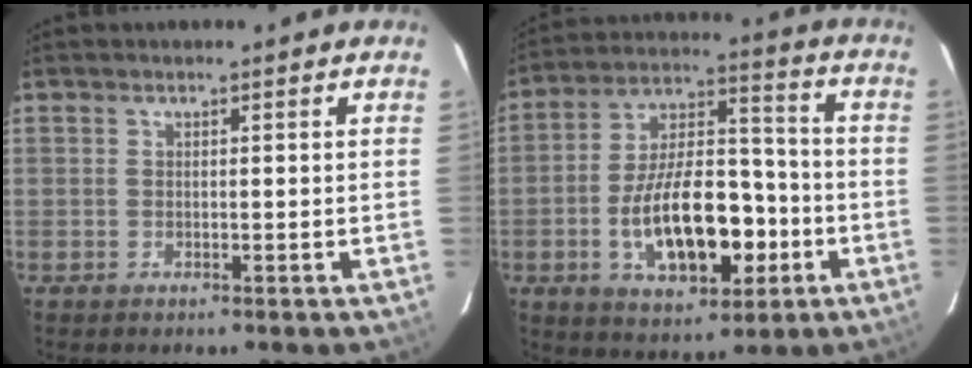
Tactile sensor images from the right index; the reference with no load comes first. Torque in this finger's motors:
{"motor_torque": [1.25, -0.89, 1.06, 0.21]}